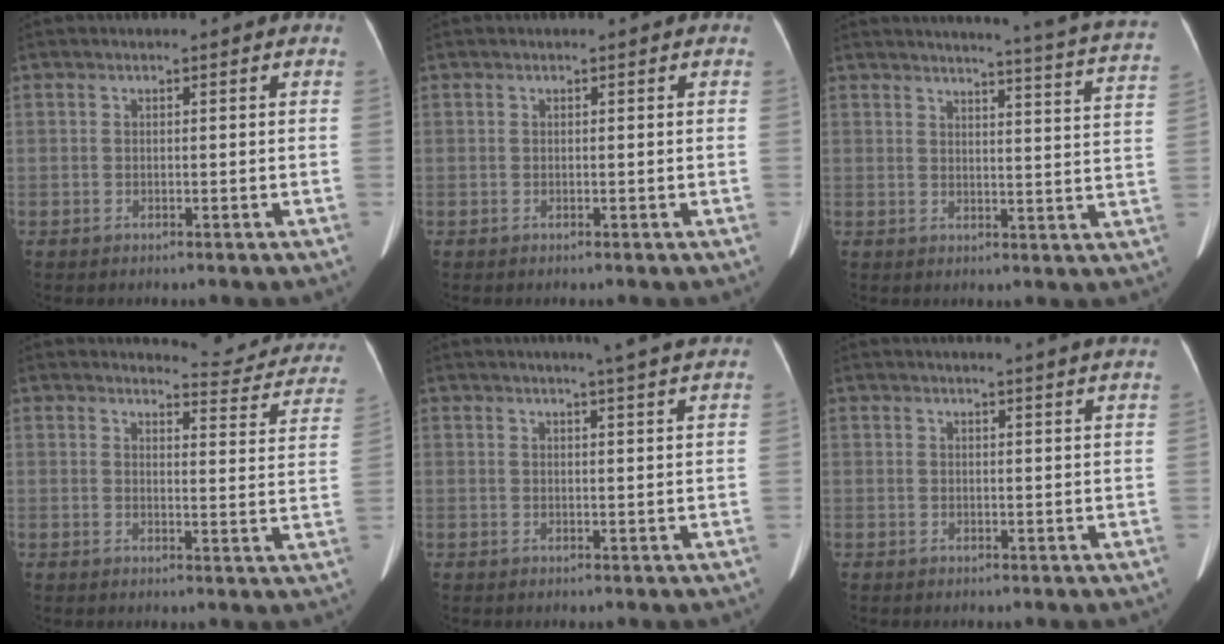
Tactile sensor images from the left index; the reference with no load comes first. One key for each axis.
{"total": 0.0}
{"total": 17.2, "fx": 15.7, "fy": -1.0, "fz": 7.0, "tx": -0.094, "ty": -0.076, "tz": 0.164}
{"total": 10.8, "fx": 10.5, "fy": 1.8, "fz": 1.7, "tx": 0.006, "ty": -0.051, "tz": 0.096}
{"total": 6.5, "fx": 5.7, "fy": -0.7, "fz": 3.2, "tx": -0.043, "ty": 0.005, "tz": 0.056}
{"total": 9.1, "fx": 8.4, "fy": -0.9, "fz": 3.3, "tx": -0.039, "ty": -0.012, "tz": 0.078}